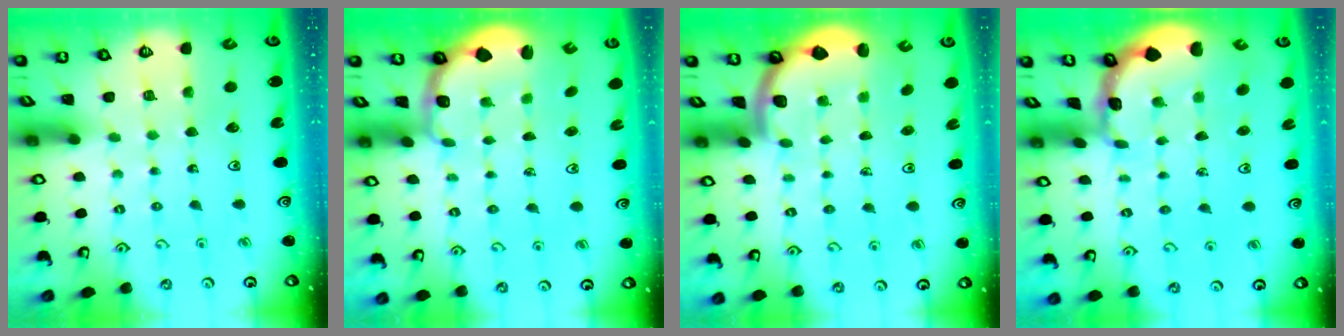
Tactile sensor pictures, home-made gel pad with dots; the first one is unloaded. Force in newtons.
{"total": 2.5, "press": 1.1, "slide": 2.2}
{"total": 2.0, "press": 2.0, "slide": 0.3}
{"total": 2.6, "press": 2.6, "slide": 0.3}